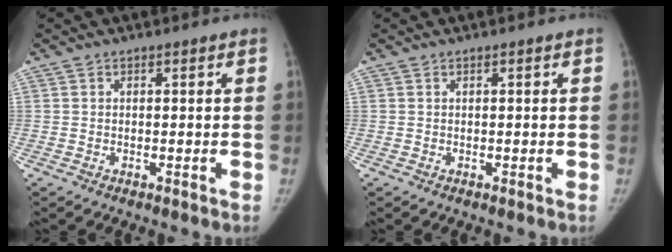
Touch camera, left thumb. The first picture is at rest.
{"total": 0.0}